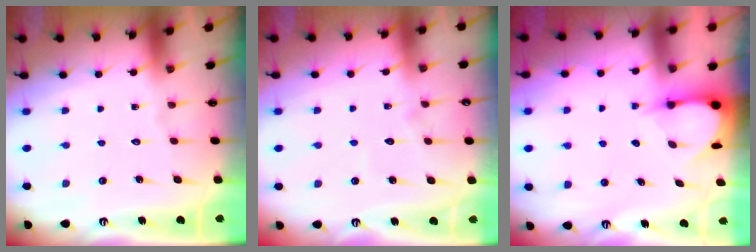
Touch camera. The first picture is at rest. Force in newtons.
{"total": 5.7, "press": 5.7, "slide": 0.6}
{"total": 3.6, "press": 3.5, "slide": 0.3}